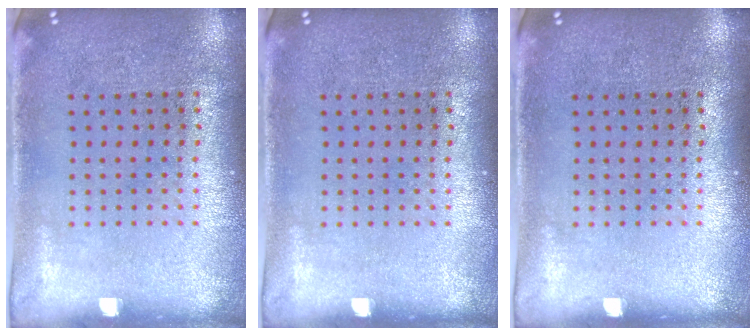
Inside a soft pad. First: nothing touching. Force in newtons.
{"total": 0.0}
{"total": 0.0}